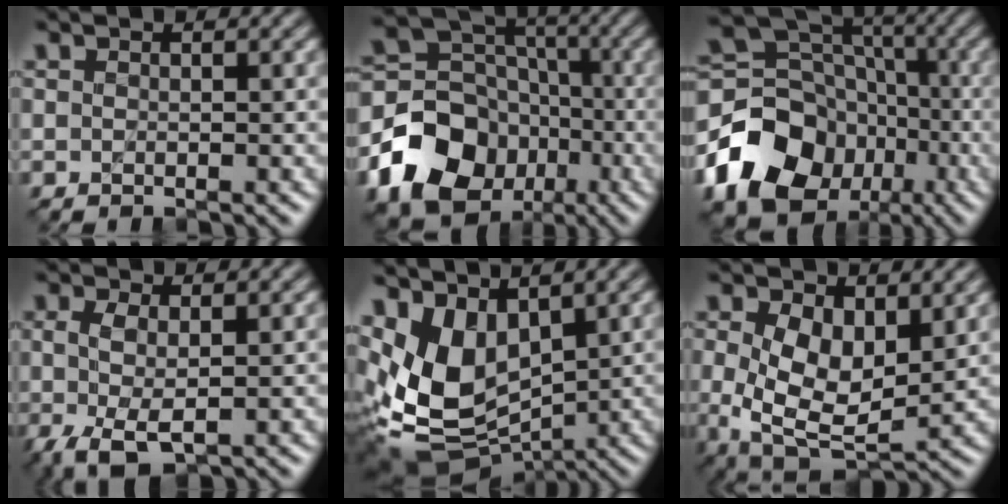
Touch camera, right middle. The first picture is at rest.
{"total": 13.3, "force": [-5.9, 10.9, 4.6], "torque": [-0.114, -0.016, -0.113]}
{"total": 13.4, "force": [-5.7, 10.8, 5.5], "torque": [-0.125, -0.007, -0.095]}
{"total": 4.0, "force": [-1.0, 2.0, 3.4], "torque": [-0.085, -0.005, -0.015]}
{"total": 8.0, "force": [1.1, 5.3, 5.9], "torque": [-0.132, -0.021, 0.025]}
{"total": 7.1, "force": [0.6, 4.2, 5.6], "torque": [-0.116, -0.007, 0.013]}